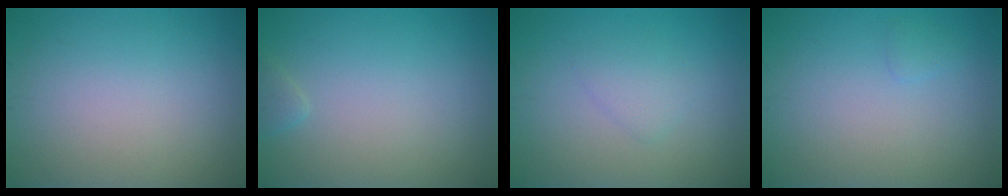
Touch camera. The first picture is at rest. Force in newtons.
{"total": 0.8, "press": 0.8, "slide": 0.1}
{"total": 1.5, "press": 1.5, "slide": 0.1}
{"total": 0.6, "press": 0.6, "slide": 0.1}